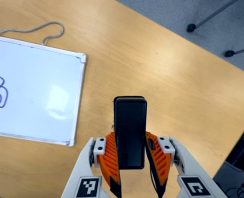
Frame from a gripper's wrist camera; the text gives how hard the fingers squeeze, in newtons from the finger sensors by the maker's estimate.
{"total": 4.8, "left": 3.4, "right": 6.2}